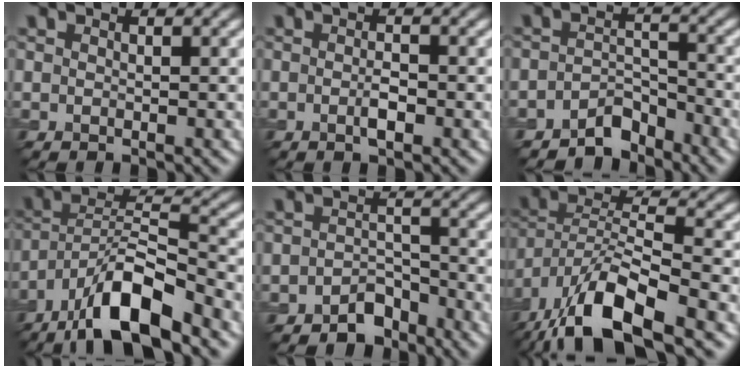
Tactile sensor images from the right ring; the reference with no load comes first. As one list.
[{"total": 1.6, "force": [-0.3, 0.3, 1.5], "torque": [-0.028, 0.001, -0.007]}, {"total": 3.3, "force": [-2.8, 1.4, 1.0], "torque": [-0.010, 0.011, -0.056]}, {"total": 10.5, "force": [-6.9, 3.0, 7.2], "torque": [-0.122, 0.019, -0.129]}, {"total": 3.1, "force": [-2.4, 1.7, 1.0], "torque": [-0.008, 0.010, -0.043]}, {"total": 12.6, "force": [-8.3, 4.0, 8.7], "torque": [-0.162, 0.001, -0.155]}]